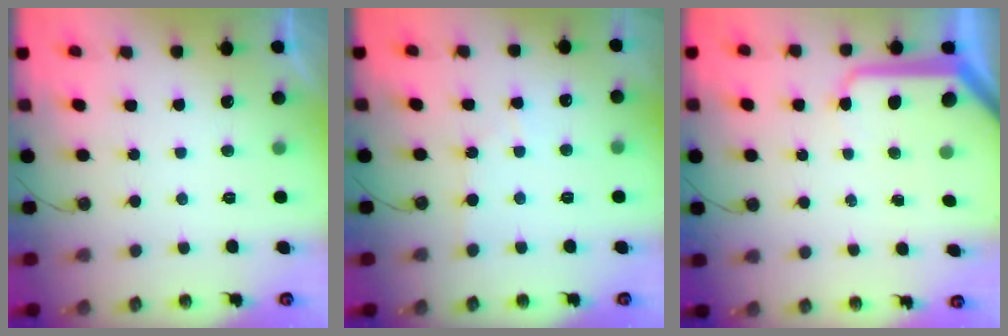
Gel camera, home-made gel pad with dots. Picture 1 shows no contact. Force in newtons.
{"total": 3.0, "press": 2.9, "slide": 0.5}
{"total": 9.4, "press": 9.4, "slide": 0.9}